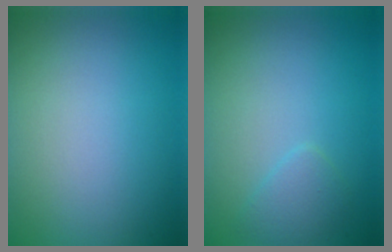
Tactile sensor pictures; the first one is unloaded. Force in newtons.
{"total": 1.5, "press": 1.5, "slide": 0.1}